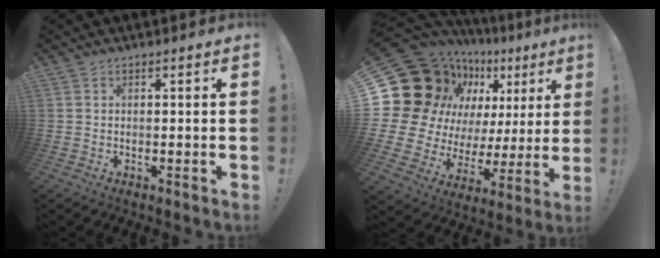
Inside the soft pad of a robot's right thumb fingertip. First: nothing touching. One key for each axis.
{"total": 22.6, "fx": 9.5, "fy": 15.7, "fz": 13.2, "tx": -0.236, "ty": -0.087, "tz": 0.223}